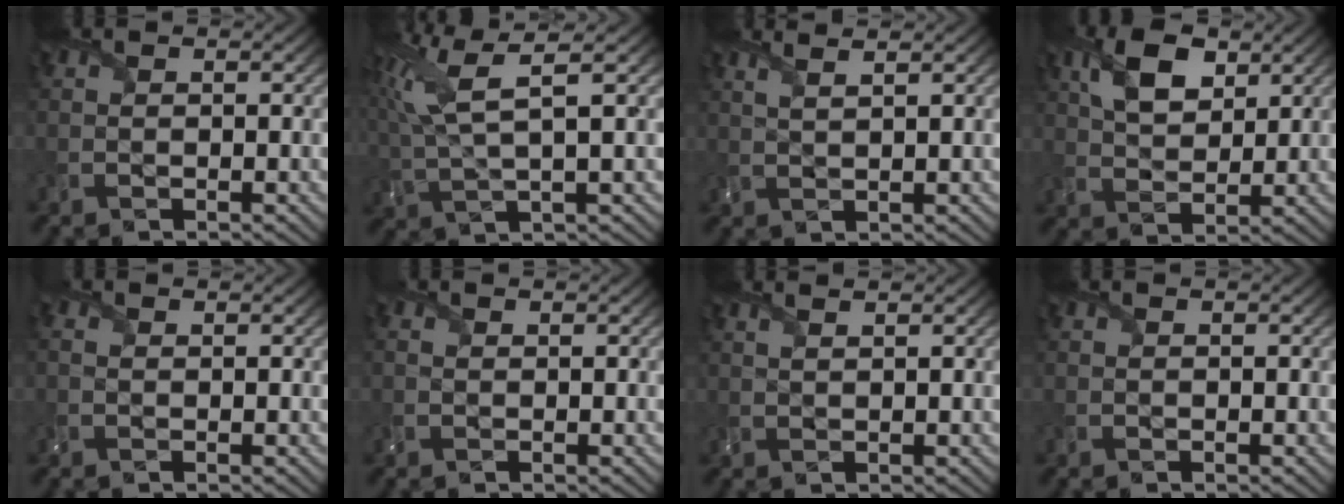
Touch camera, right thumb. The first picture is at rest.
{"total": 9.3, "force": [3.9, 2.7, 8.1], "torque": [-0.188, 0.019, 0.079]}
{"total": 3.1, "force": [2.1, 0.9, 2.2], "torque": [-0.029, 0.012, 0.023]}
{"total": 7.0, "force": [3.3, 3.8, 4.8], "torque": [-0.105, 0.003, 0.060]}
{"total": 1.3, "force": [0.1, 1.0, 0.8], "torque": [-0.022, -0.001, 0.004]}
{"total": 1.0, "force": [0.2, 0.7, 0.6], "torque": [-0.018, 0.000, 0.005]}
{"total": 1.6, "force": [1.2, 0.3, 1.0], "torque": [-0.019, 0.002, 0.014]}
{"total": 0.0}